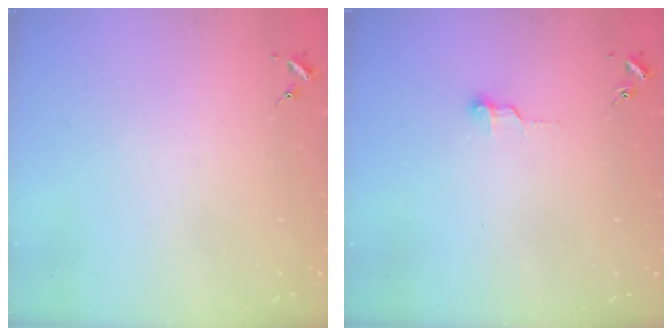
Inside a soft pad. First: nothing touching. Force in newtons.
{"total": 4.7, "press": 4.7, "slide": 0.4}